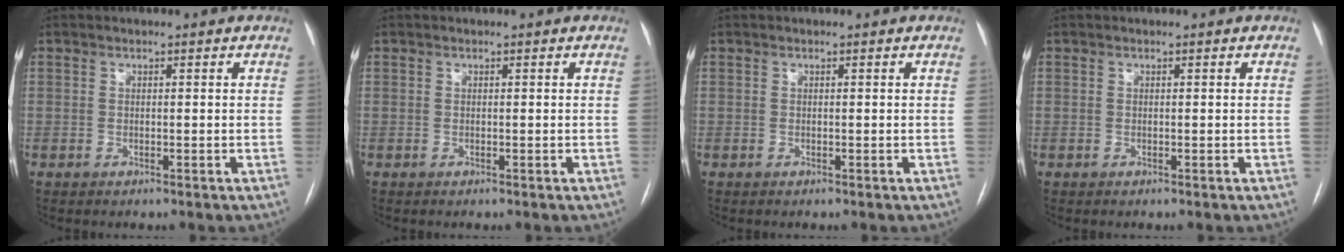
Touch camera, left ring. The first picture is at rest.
{"total": 0.0}
{"total": 0.0}
{"total": 0.0}